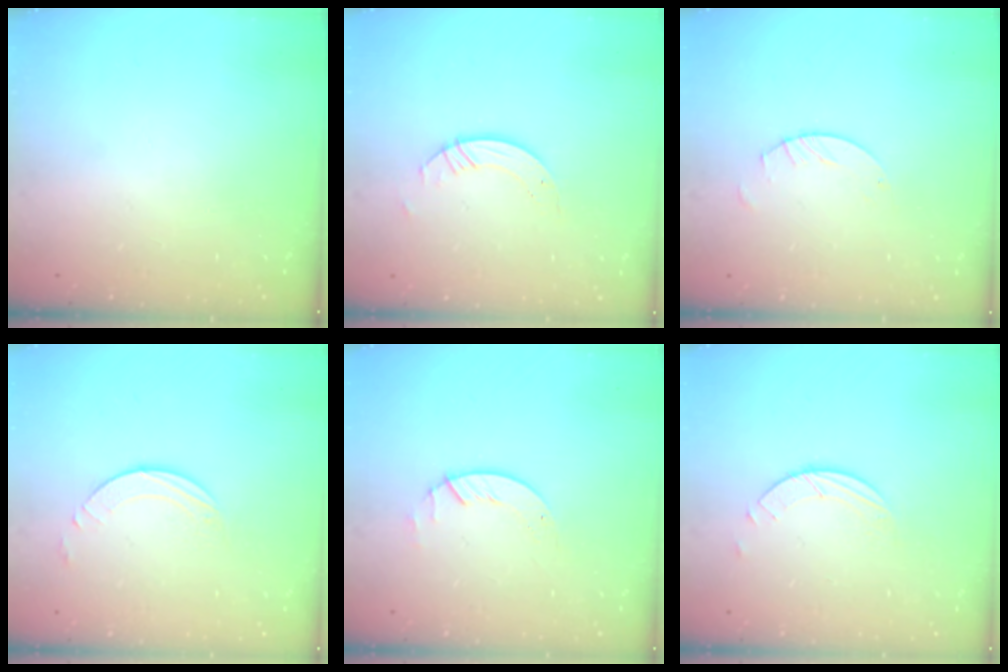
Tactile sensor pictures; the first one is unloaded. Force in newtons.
{"total": 3.7, "press": 3.6, "slide": 0.4}
{"total": 2.5, "press": 2.5, "slide": 0.1}
{"total": 2.7, "press": 2.7, "slide": 0.2}
{"total": 2.0, "press": 2.0, "slide": 0.2}
{"total": 1.5, "press": 1.5, "slide": 0.1}